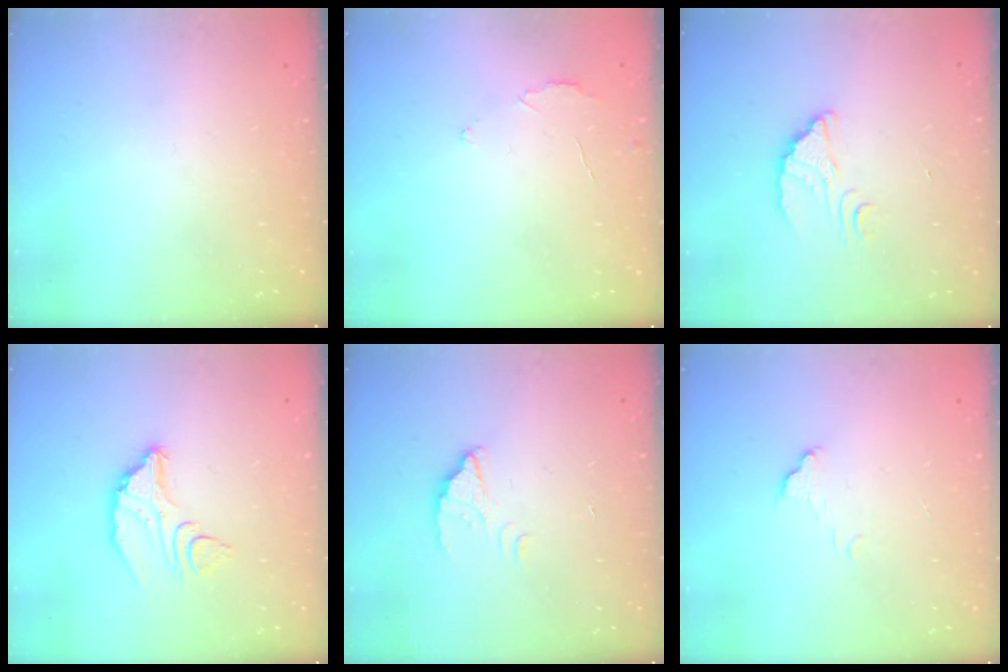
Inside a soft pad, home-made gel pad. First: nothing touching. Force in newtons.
{"total": 2.6, "press": 2.6, "slide": 0.2}
{"total": 2.9, "press": 2.9, "slide": 0.0}
{"total": 8.7, "press": 8.7, "slide": 0.8}
{"total": 2.4, "press": 2.4, "slide": 0.1}
{"total": 5.0, "press": 5.0, "slide": 0.3}